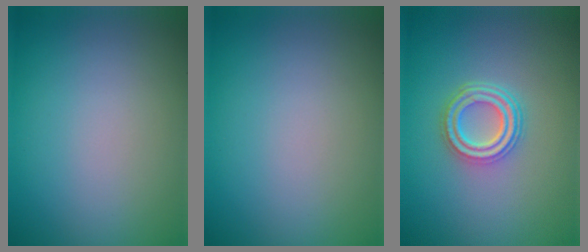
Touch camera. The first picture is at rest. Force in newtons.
{"total": 0.0}
{"total": 3.9, "press": 3.1, "slide": 2.4}